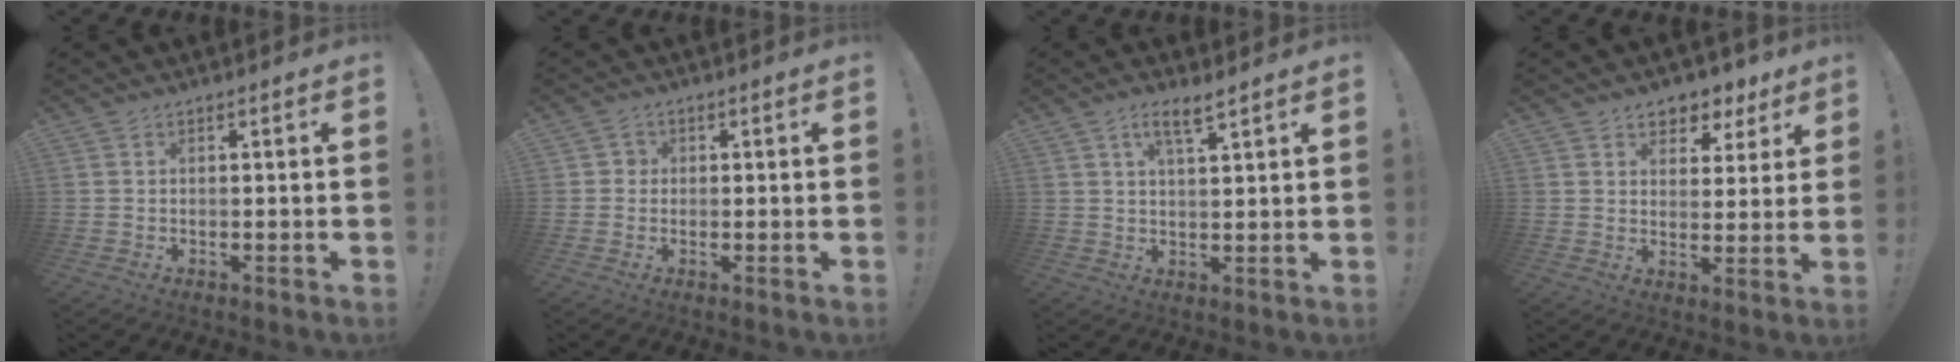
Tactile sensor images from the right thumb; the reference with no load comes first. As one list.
[{"total": 2.2, "force": [-0.3, 2.1, 0.7], "torque": [-0.010, 0.007, -0.006]}, {"total": 5.4, "force": [3.5, 1.4, 3.9], "torque": [-0.072, -0.013, 0.060]}, {"total": 6.3, "force": [4.3, 4.5, 1.4], "torque": [-0.007, -0.038, 0.080]}]